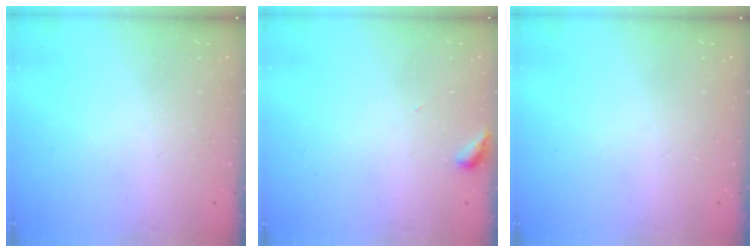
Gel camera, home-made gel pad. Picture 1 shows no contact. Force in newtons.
{"total": 2.9, "press": 2.9, "slide": 0.3}
{"total": 0.0}